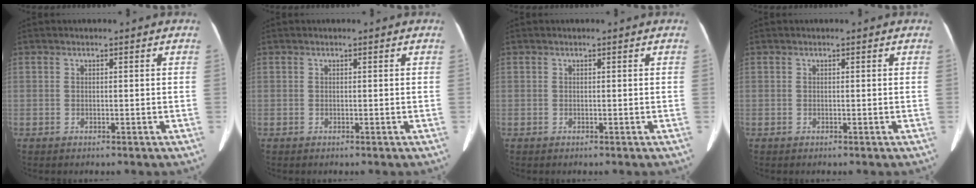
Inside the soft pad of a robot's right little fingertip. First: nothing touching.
{"total": 0.0}
{"total": 0.0}
{"total": 0.0}